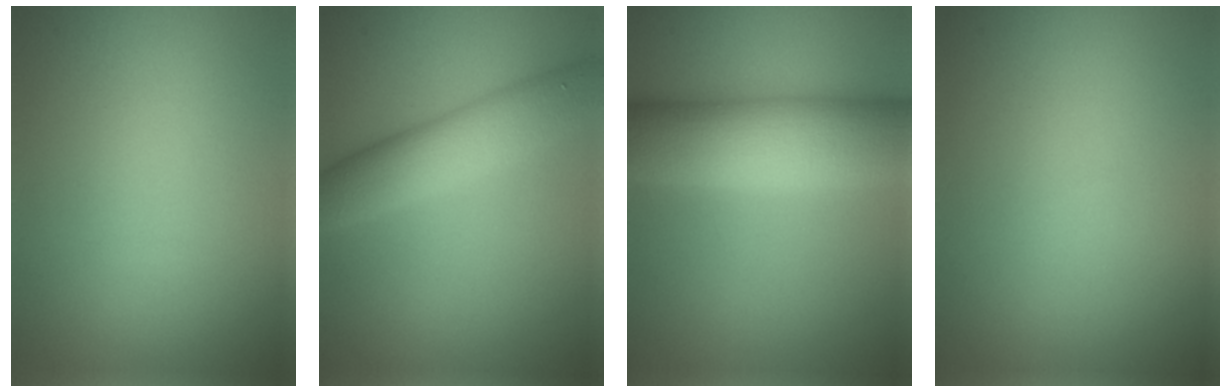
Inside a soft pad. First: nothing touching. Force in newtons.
{"total": 5.7, "press": 5.7, "slide": 0.1}
{"total": 10.7, "press": 10.7, "slide": 0.2}
{"total": 0.0}